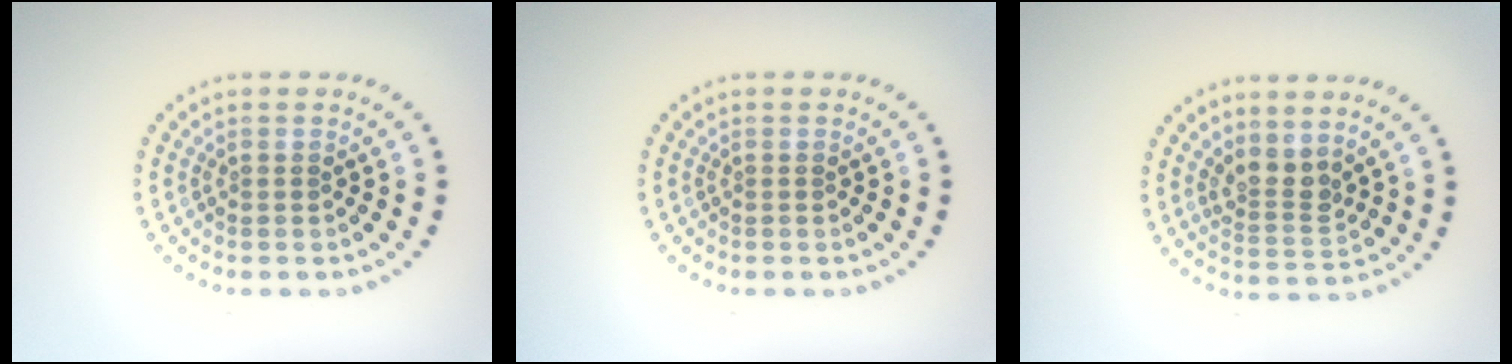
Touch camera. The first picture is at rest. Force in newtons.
{"total": 0.0}
{"total": 2.6, "press": 1.9, "slide": 1.7}